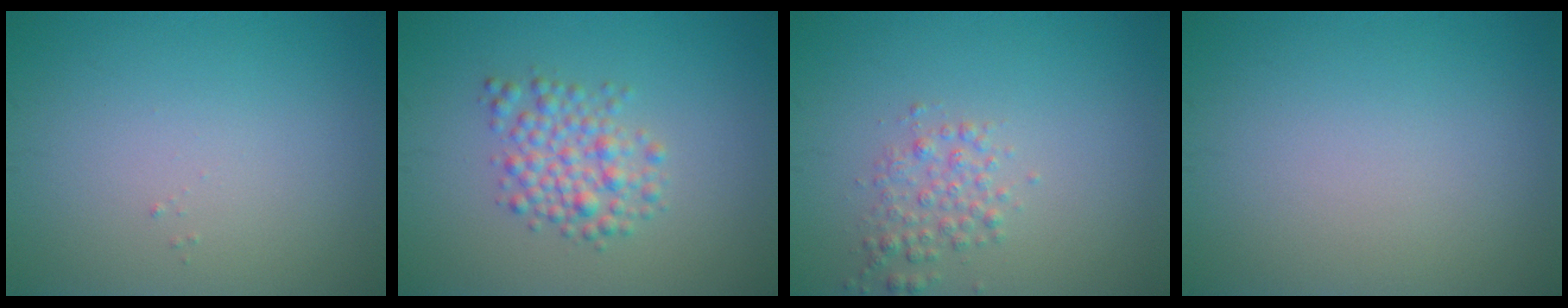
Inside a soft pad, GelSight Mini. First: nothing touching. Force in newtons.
{"total": 3.2, "press": 3.2, "slide": 0.1}
{"total": 2.0, "press": 2.0, "slide": 0.1}
{"total": 0.0}